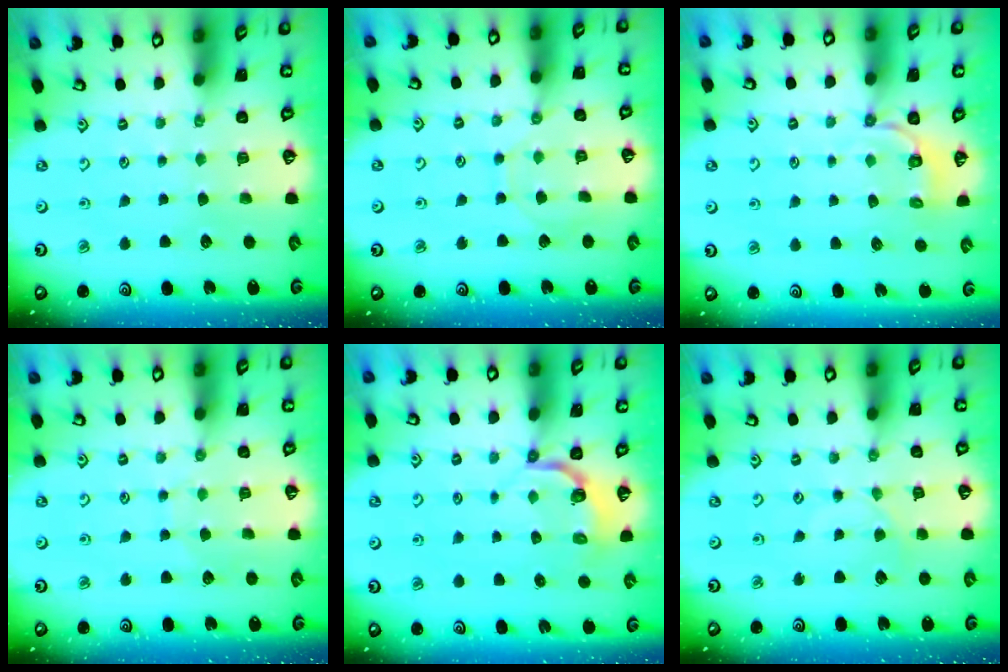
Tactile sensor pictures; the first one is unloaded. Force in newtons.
{"total": 7.4, "press": 7.3, "slide": 0.8}
{"total": 3.7, "press": 2.7, "slide": 2.5}
{"total": 5.5, "press": 5.5, "slide": 0.4}
{"total": 3.9, "press": 2.5, "slide": 3.0}
{"total": 1.5, "press": 1.5, "slide": 0.4}